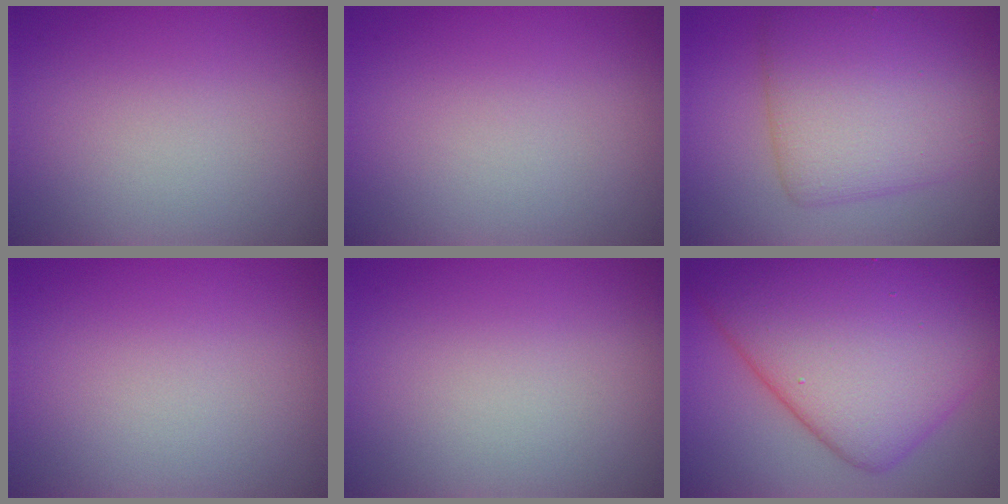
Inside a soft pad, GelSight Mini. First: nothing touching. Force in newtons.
{"total": 0.0}
{"total": 6.7, "press": 6.7, "slide": 0.2}
{"total": 0.0}
{"total": 0.0}
{"total": 14.2, "press": 14.2, "slide": 0.4}